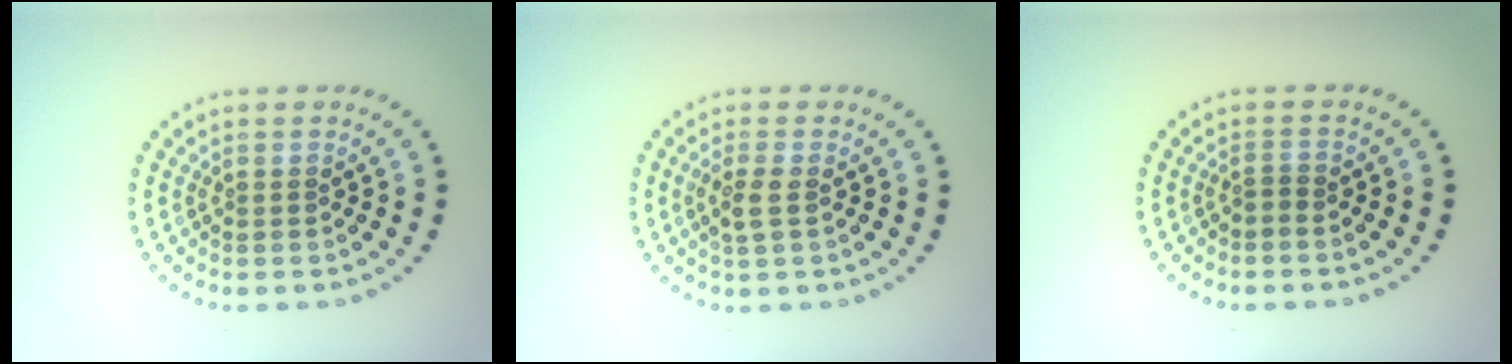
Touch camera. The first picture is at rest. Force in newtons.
{"total": 1.9, "press": 1.7, "slide": 0.7}
{"total": 0.6, "press": 0.3, "slide": 0.6}